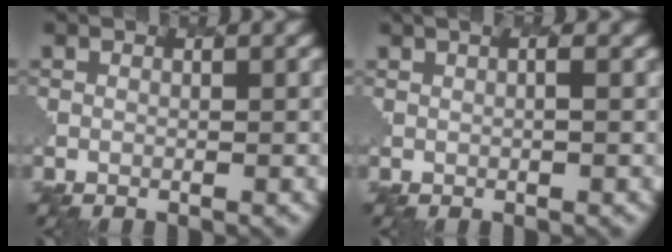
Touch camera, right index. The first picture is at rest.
{"total": 3.1, "force": [1.2, 1.4, 2.4], "torque": [-0.008, 0.028, -0.014]}